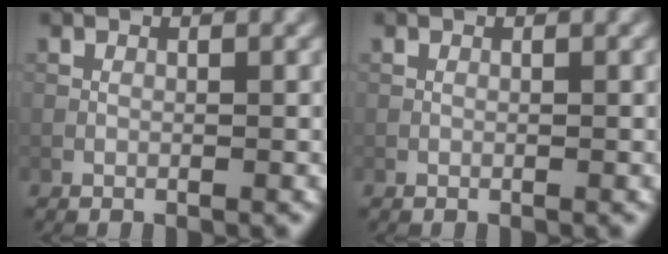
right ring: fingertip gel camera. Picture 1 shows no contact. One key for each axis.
{"total": 0.0}